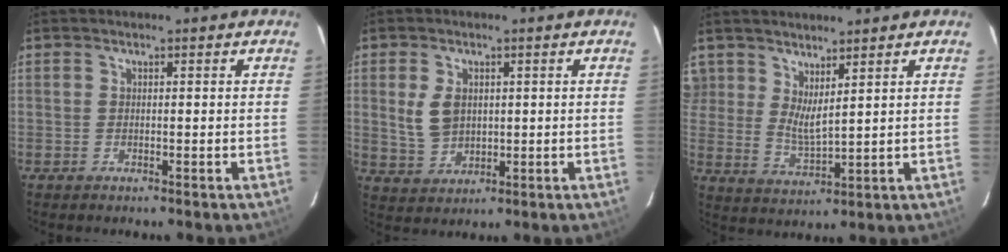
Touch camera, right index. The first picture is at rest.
{"total": 6.0, "force": [1.1, 4.4, 4.0], "torque": [-0.089, 0.004, 0.031]}
{"total": 5.9, "force": [4.3, 2.5, 3.1], "torque": [-0.057, -0.007, 0.084]}